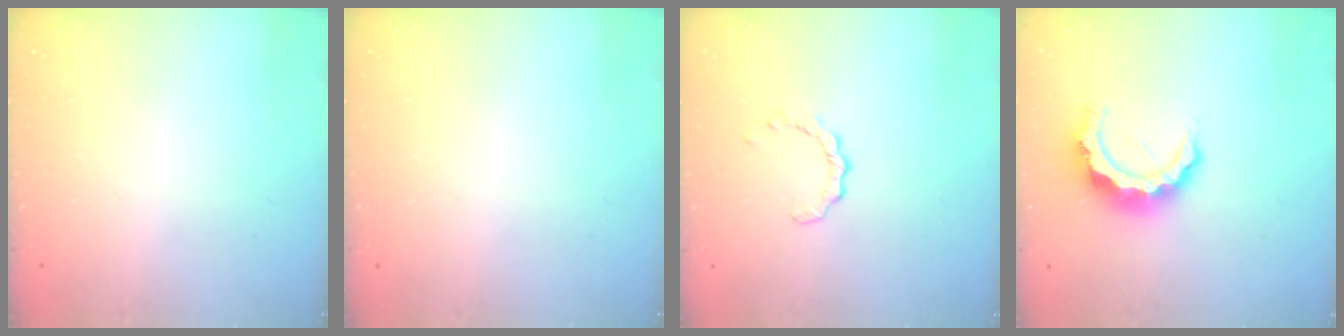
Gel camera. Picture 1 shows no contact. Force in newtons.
{"total": 0.0}
{"total": 2.9, "press": 2.9, "slide": 0.3}
{"total": 9.2, "press": 9.2, "slide": 1.2}